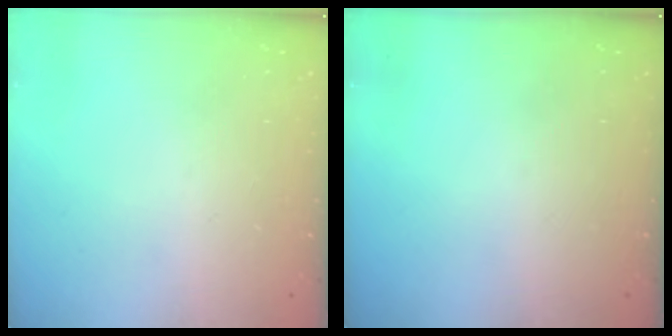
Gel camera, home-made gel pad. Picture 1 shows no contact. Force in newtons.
{"total": 0.0}